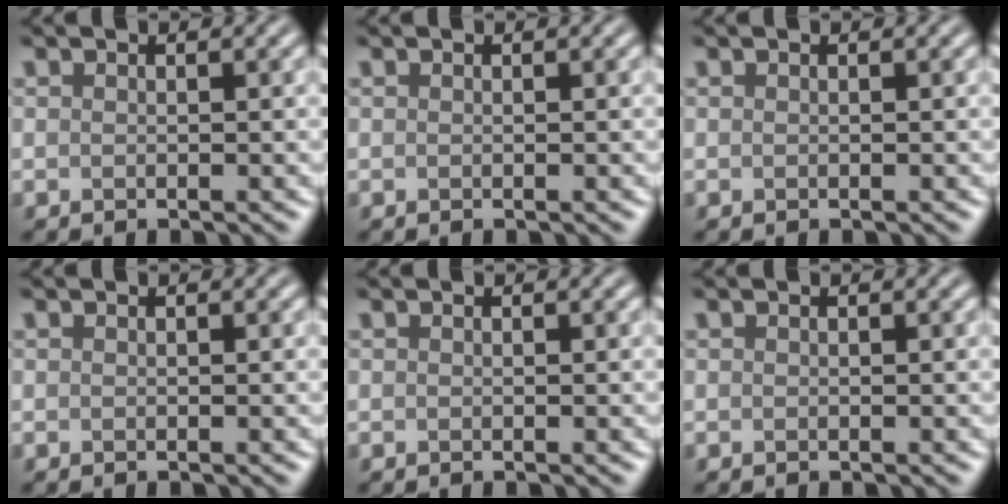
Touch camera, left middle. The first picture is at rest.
{"total": 0.0}
{"total": 0.0}
{"total": 0.0}
{"total": 0.0}
{"total": 0.0}